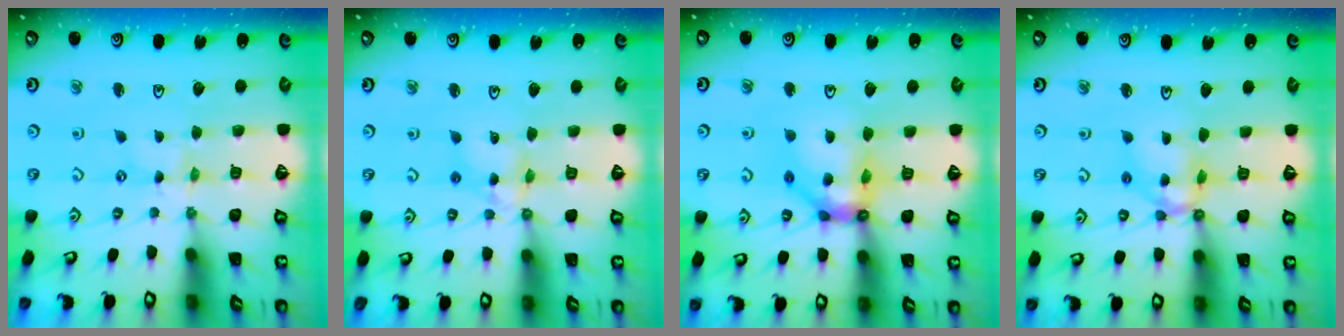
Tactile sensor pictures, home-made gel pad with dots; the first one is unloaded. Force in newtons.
{"total": 8.6, "press": 8.5, "slide": 0.8}
{"total": 13.8, "press": 13.7, "slide": 1.7}
{"total": 11.7, "press": 11.7, "slide": 1.0}